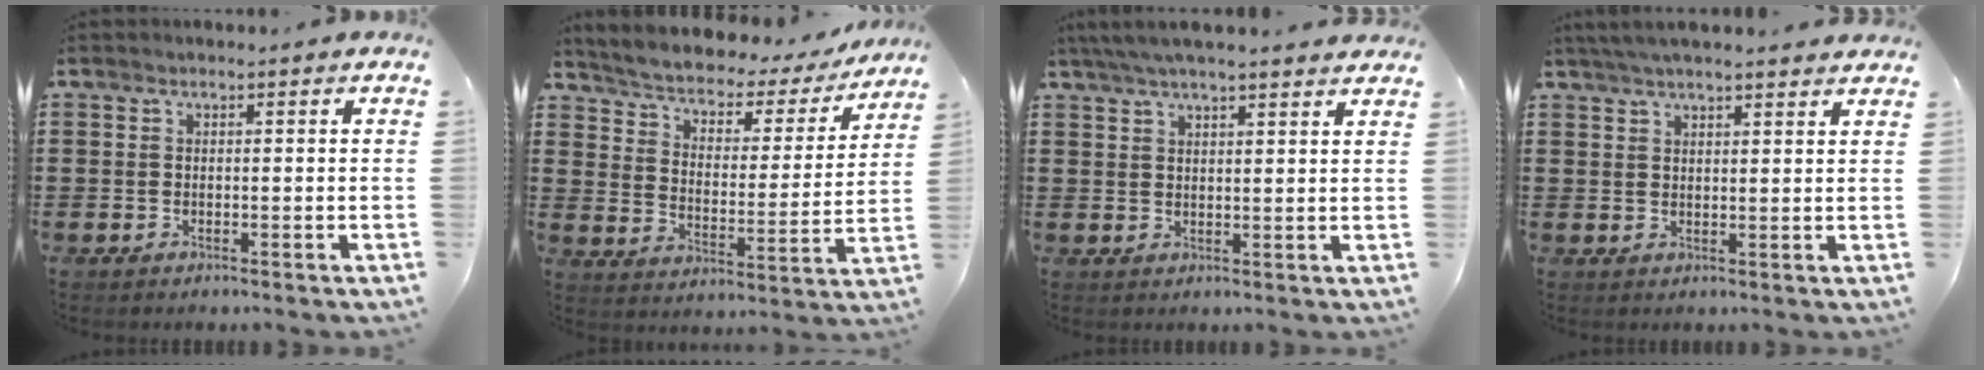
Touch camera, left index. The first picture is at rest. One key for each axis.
{"total": 3.1, "fx": 2.6, "fy": 1.1, "fz": 1.2, "tx": -0.041, "ty": -0.027, "tz": 0.033}
{"total": 4.3, "fx": 3.7, "fy": 0.2, "fz": 2.0, "tx": -0.049, "ty": -0.005, "tz": 0.067}
{"total": 3.3, "fx": 3.1, "fy": -0.1, "fz": 1.3, "tx": -0.033, "ty": -0.001, "tz": 0.057}